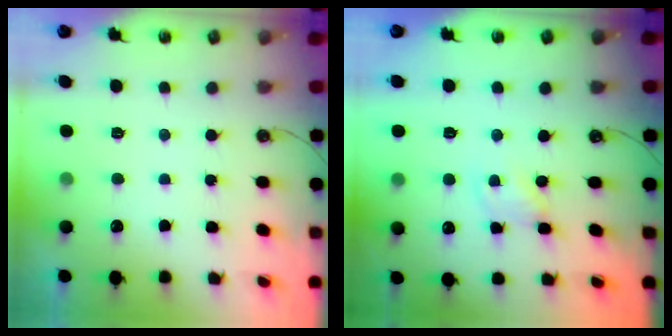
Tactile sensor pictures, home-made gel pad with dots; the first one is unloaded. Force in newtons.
{"total": 1.2, "press": 1.1, "slide": 0.2}